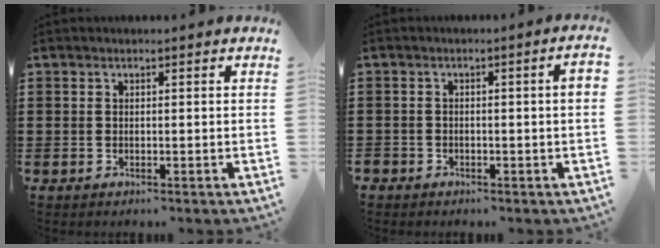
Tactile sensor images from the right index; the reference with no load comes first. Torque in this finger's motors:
{"motor_torque": [1.23, 0.91, 0.26, 0.10]}